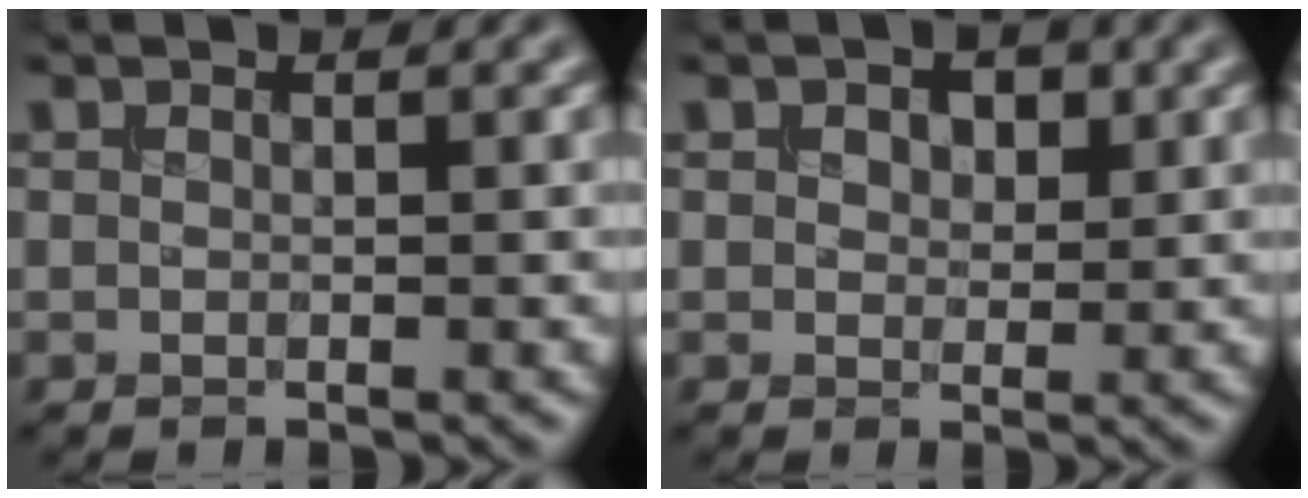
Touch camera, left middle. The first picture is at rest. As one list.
[{"total": 2.5, "force": [1.1, 1.5, 1.6], "torque": [-0.024, 0.002, 0.012]}]